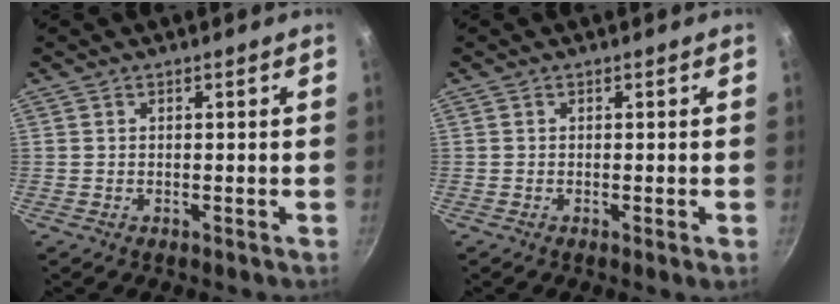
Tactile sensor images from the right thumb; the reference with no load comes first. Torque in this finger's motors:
{"motor_torque": [0.21, 0.49, -0.19, -0.01, 0.11]}